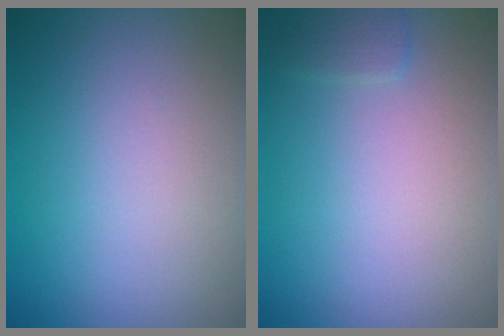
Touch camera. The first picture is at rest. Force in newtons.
{"total": 0.9, "press": 0.9, "slide": 0.1}